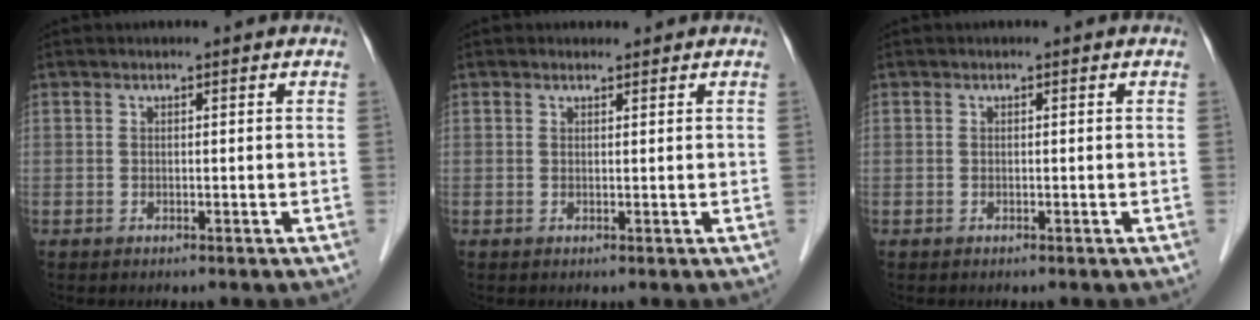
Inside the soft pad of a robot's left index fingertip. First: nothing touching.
{"total": 0.6, "force": [0.5, 0.4, 0.0], "torque": [-0.006, 0.000, 0.006]}
{"total": 0.0}